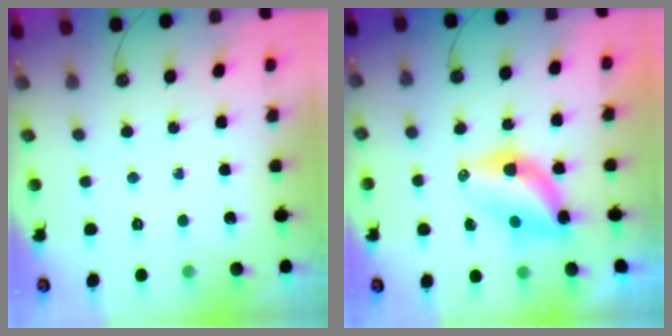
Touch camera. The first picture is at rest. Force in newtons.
{"total": 6.5, "press": 6.5, "slide": 0.5}